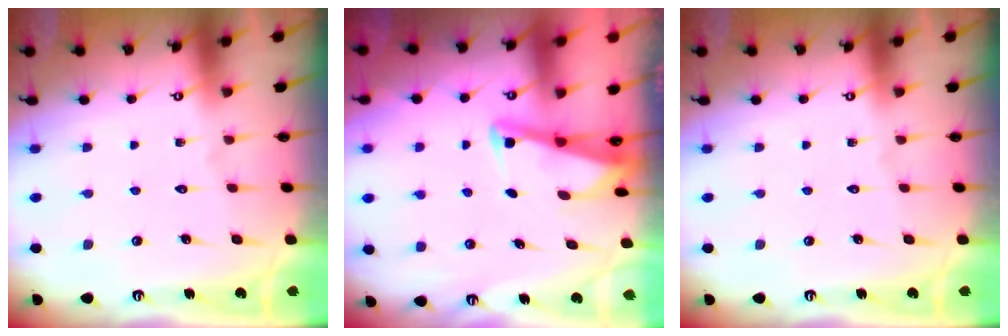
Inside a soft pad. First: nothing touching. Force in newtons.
{"total": 2.7, "press": 2.7, "slide": 0.4}
{"total": 0.0}